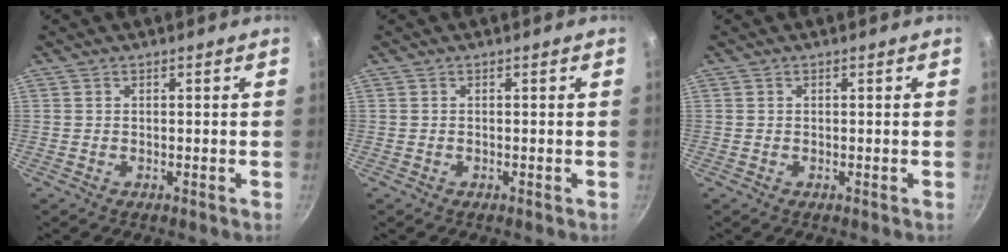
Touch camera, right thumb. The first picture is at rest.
{"total": 0.0}
{"total": 0.0}